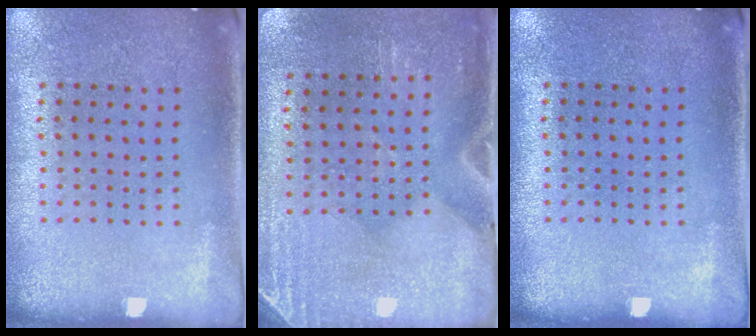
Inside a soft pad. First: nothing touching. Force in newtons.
{"total": 2.9, "press": 2.5, "slide": 1.4}
{"total": 0.0}